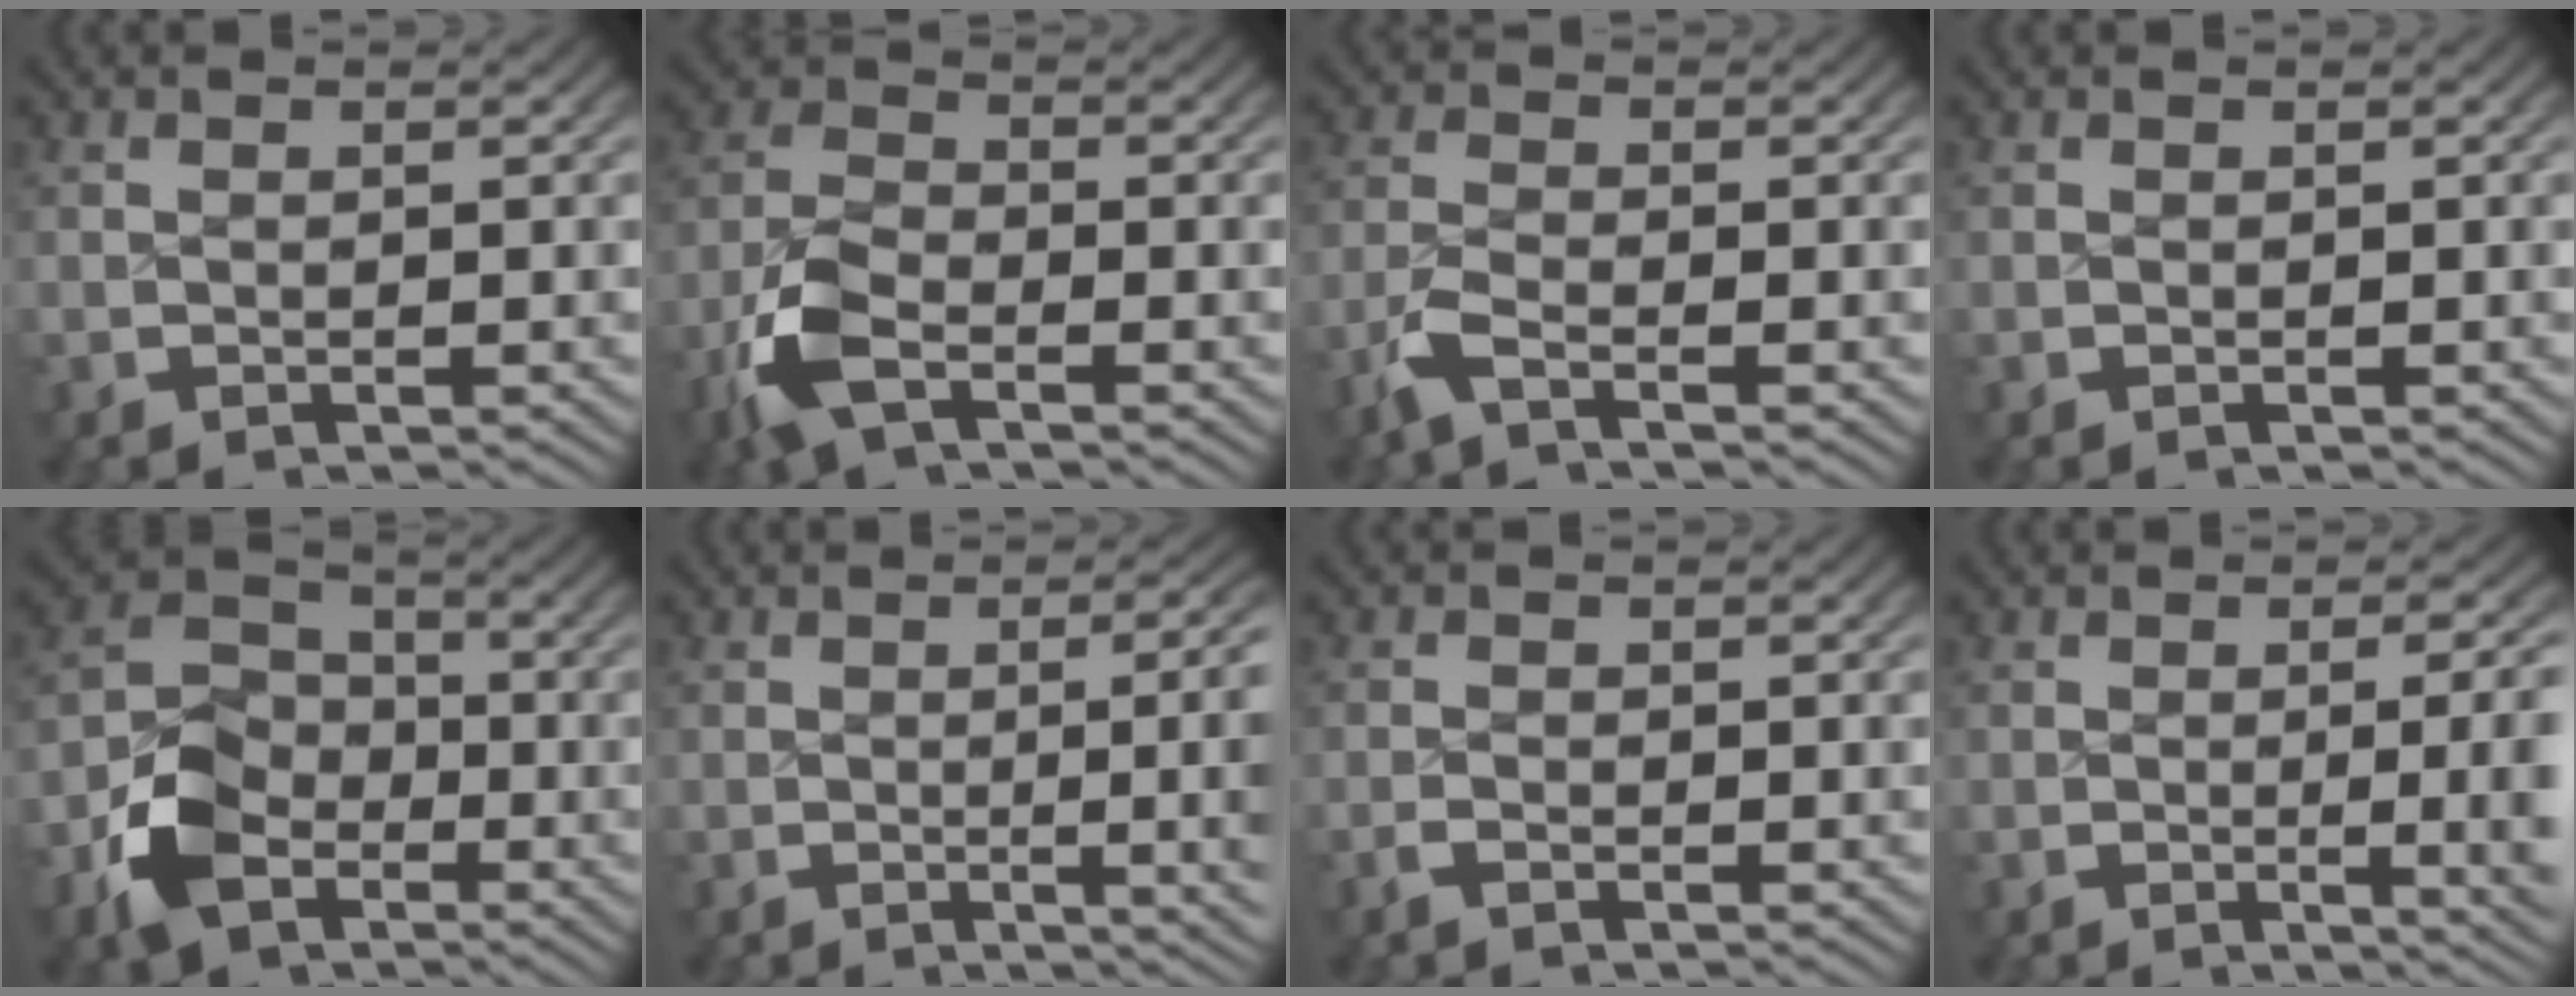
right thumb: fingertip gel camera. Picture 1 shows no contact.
{"total": 5.5, "force": [-2.5, 3.1, 3.8], "torque": [-0.081, -0.007, -0.050]}
{"total": 3.0, "force": [-1.9, 0.9, 2.2], "torque": [-0.053, -0.002, -0.042]}
{"total": 0.0}
{"total": 8.0, "force": [-3.1, 6.0, 4.3], "torque": [-0.074, -0.008, -0.056]}
{"total": 7.2, "force": [-0.9, 2.5, 6.7], "torque": [-0.070, 0.012, -0.023]}
{"total": 0.9, "force": [-0.9, 0.2, 0.2], "torque": [-0.003, -0.003, -0.020]}
{"total": 4.9, "force": [-1.1, 1.2, 4.6], "torque": [-0.056, 0.003, -0.020]}